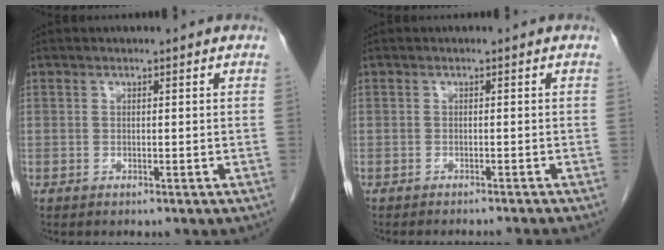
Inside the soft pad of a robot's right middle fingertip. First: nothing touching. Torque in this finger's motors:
{"motor_torque": [0.09, -0.03, 0.01, 0.02]}